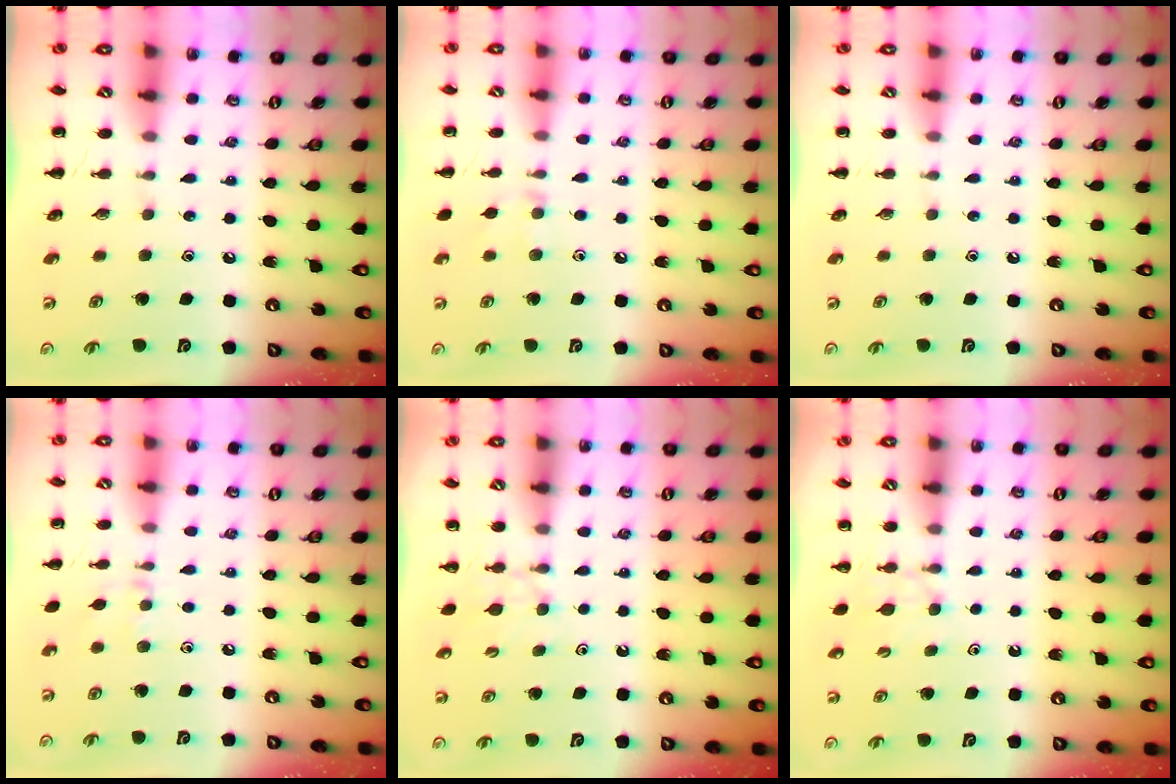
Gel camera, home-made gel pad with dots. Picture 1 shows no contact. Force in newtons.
{"total": 6.6, "press": 6.3, "slide": 2.0}
{"total": 0.0}
{"total": 6.5, "press": 6.1, "slide": 2.0}
{"total": 3.7, "press": 3.5, "slide": 1.2}
{"total": 3.7, "press": 3.5, "slide": 1.2}